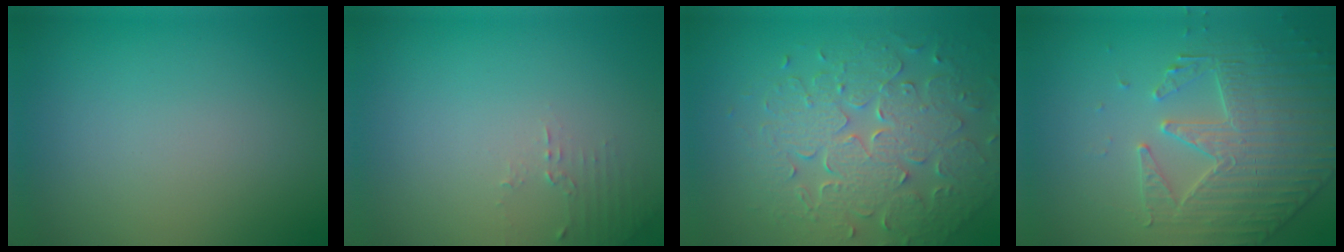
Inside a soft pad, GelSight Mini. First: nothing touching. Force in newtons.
{"total": 1.2, "press": 1.2, "slide": 0.4}
{"total": 8.0, "press": 5.7, "slide": 5.6}
{"total": 4.3, "press": 4.2, "slide": 1.1}